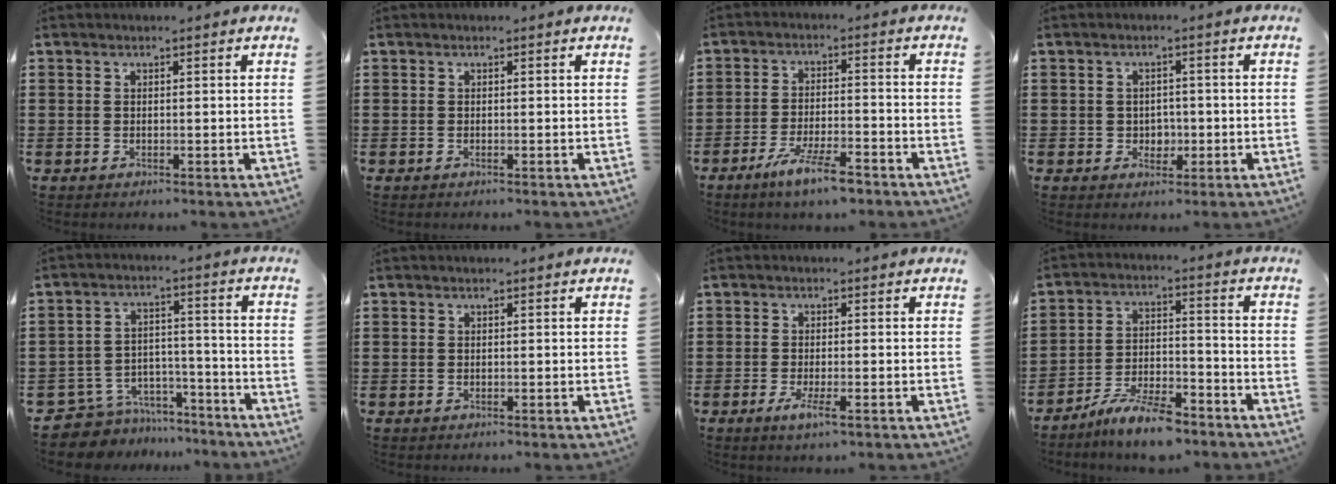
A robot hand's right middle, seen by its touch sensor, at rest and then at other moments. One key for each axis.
{"total": 0.0}
{"total": 6.5, "fx": -4.5, "fy": 1.1, "fz": 4.5, "tx": -0.089, "ty": -0.003, "tz": -0.082}
{"total": 2.2, "fx": -0.3, "fy": 2.0, "fz": 0.8, "tx": -0.015, "ty": 0.003, "tz": -0.013}
{"total": 7.7, "fx": -7.5, "fy": 1.8, "fz": 0.4, "tx": -0.014, "ty": 0.018, "tz": -0.151}
{"total": 0.0}
{"total": 2.8, "fx": -1.3, "fy": 0.5, "fz": 2.5, "tx": -0.048, "ty": -0.006, "tz": -0.024}
{"total": 8.2, "fx": -7.2, "fy": 1.4, "fz": 3.8, "tx": -0.072, "ty": 0.009, "tz": -0.136}